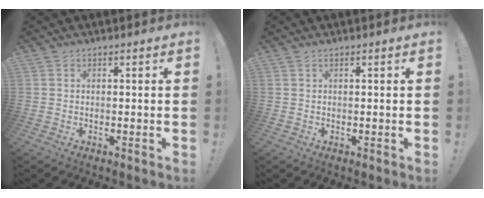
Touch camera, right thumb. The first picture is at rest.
{"total": 0.0}